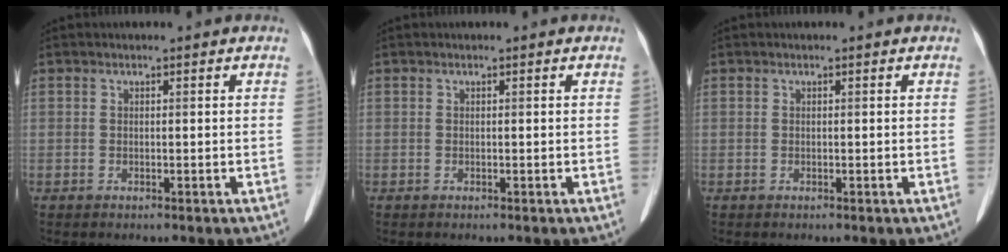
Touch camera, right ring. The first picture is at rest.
{"total": 0.0}
{"total": 0.0}